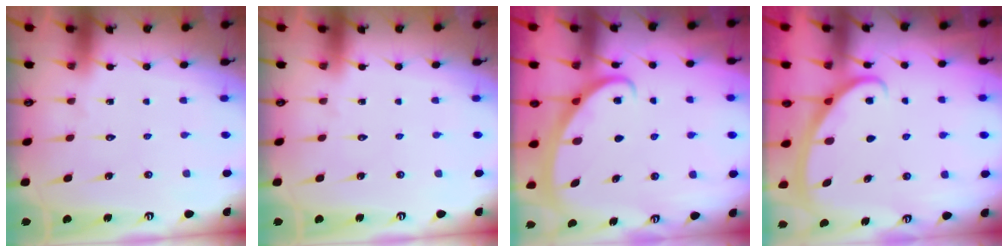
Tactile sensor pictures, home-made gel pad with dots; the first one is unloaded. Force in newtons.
{"total": 0.0}
{"total": 2.5, "press": 2.5, "slide": 0.3}
{"total": 3.0, "press": 2.9, "slide": 0.4}